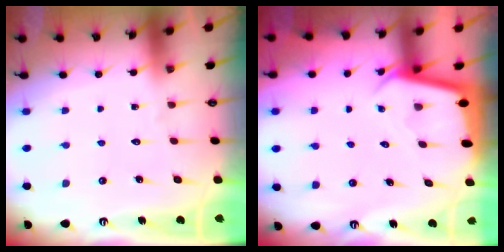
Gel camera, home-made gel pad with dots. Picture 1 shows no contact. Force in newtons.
{"total": 2.3, "press": 2.3, "slide": 0.1}